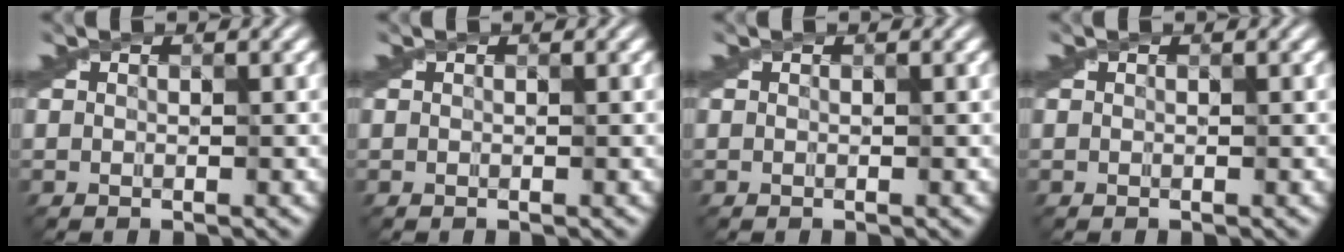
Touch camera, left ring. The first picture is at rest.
{"total": 0.0}
{"total": 0.0}
{"total": 0.0}